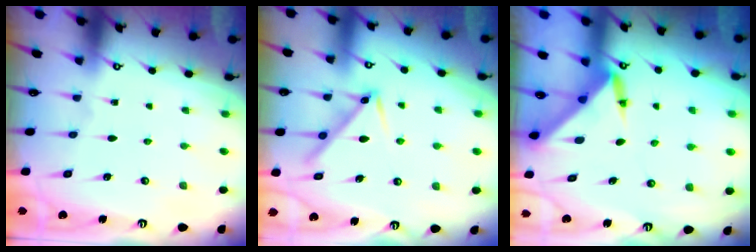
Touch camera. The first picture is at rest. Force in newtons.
{"total": 9.2, "press": 9.2, "slide": 0.6}
{"total": 3.2, "press": 3.2, "slide": 0.1}